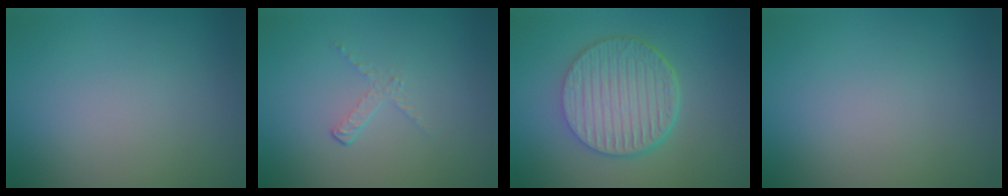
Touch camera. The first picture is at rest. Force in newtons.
{"total": 1.1, "press": 0.4, "slide": 1.1}
{"total": 6.3, "press": 4.6, "slide": 4.3}
{"total": 0.0}